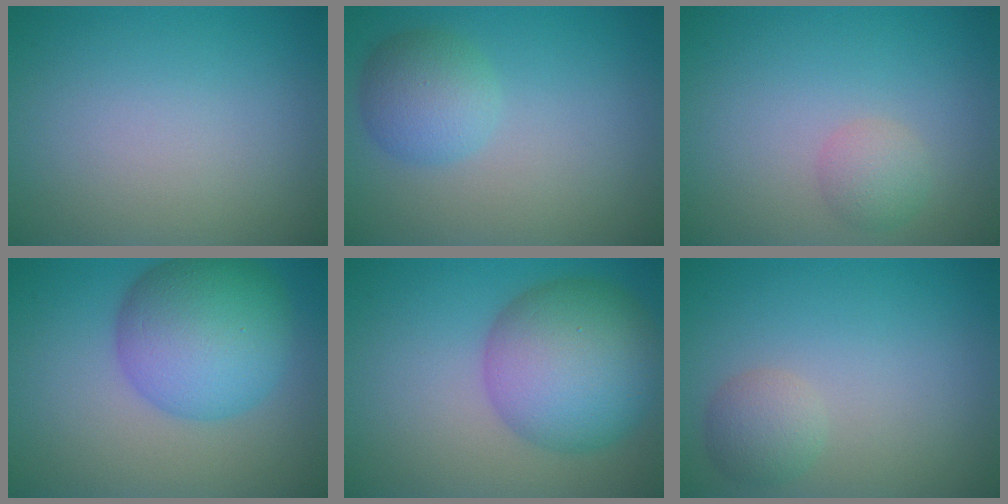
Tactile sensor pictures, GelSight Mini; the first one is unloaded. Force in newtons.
{"total": 3.4, "press": 3.4, "slide": 0.1}
{"total": 1.9, "press": 1.9, "slide": 0.1}
{"total": 9.0, "press": 9.0, "slide": 0.3}
{"total": 9.5, "press": 9.5, "slide": 0.2}
{"total": 2.1, "press": 2.1, "slide": 0.1}